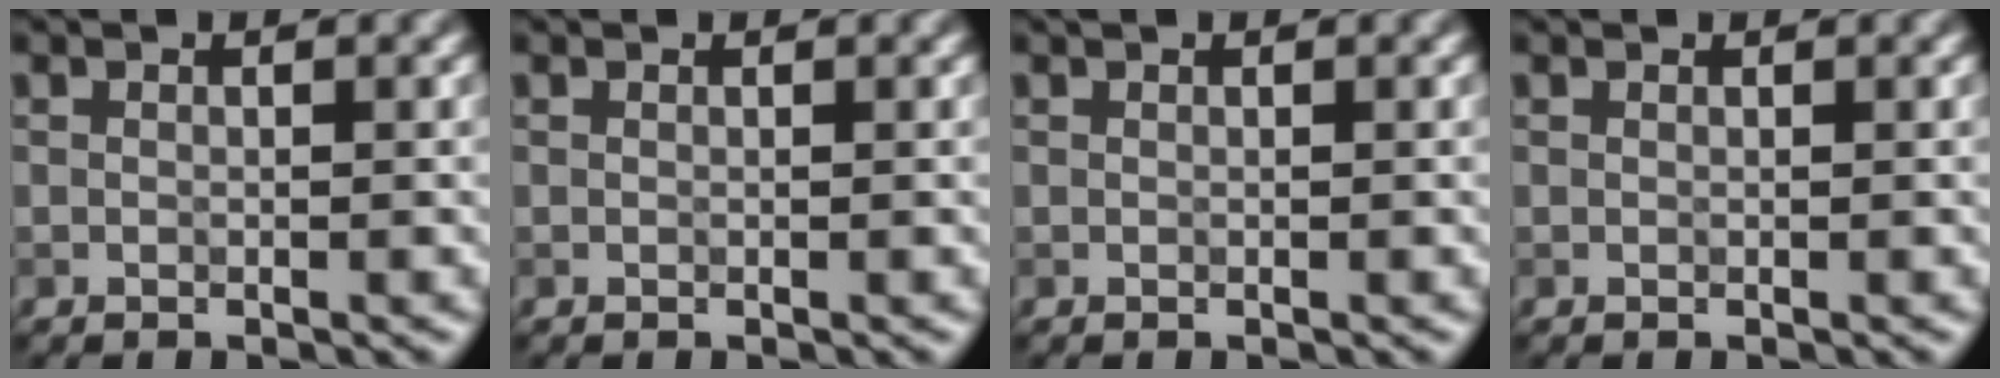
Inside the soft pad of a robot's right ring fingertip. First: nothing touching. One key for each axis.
{"total": 0.0}
{"total": 0.0}
{"total": 0.5, "fx": 0.5, "fy": 0.0, "fz": 0.1, "tx": -0.003, "ty": -0.002, "tz": 0.004}